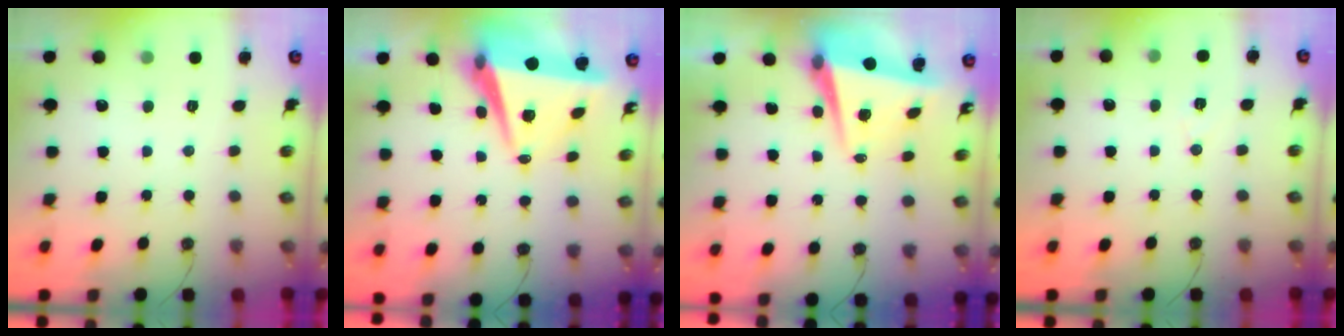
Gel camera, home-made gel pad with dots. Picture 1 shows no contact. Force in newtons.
{"total": 7.7, "press": 6.3, "slide": 4.3}
{"total": 6.8, "press": 6.8, "slide": 1.1}
{"total": 6.6, "press": 4.9, "slide": 4.5}